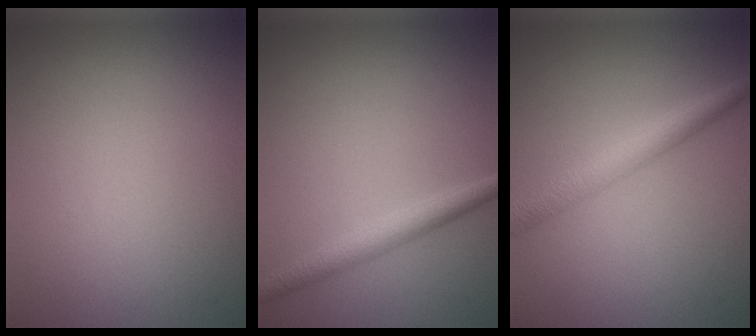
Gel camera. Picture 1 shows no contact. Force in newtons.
{"total": 2.4, "press": 2.4, "slide": 0.1}
{"total": 3.6, "press": 3.6, "slide": 0.1}